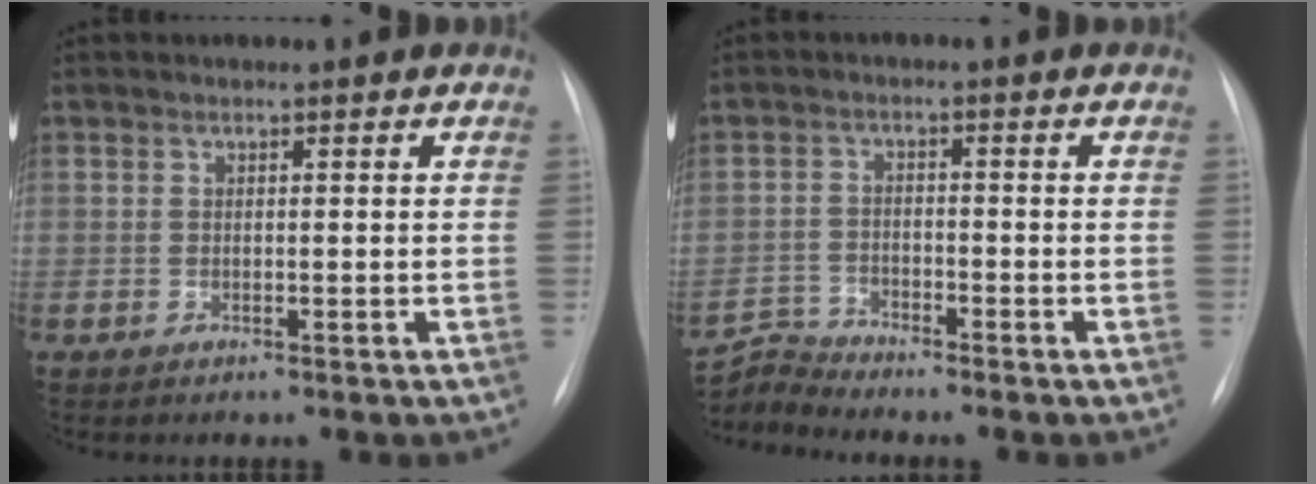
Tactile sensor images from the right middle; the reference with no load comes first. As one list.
[{"total": 4.2, "force": [-3.9, -1.0, -1.3], "torque": [0.022, -0.009, -0.074]}]